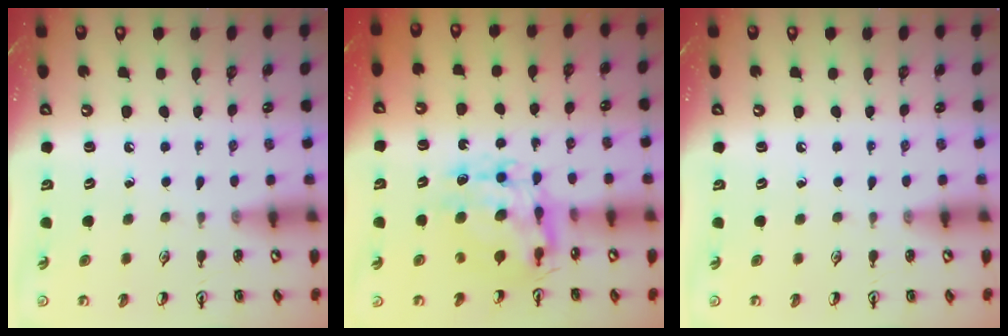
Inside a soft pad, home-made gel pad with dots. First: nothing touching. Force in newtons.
{"total": 9.0, "press": 8.9, "slide": 0.9}
{"total": 0.0}